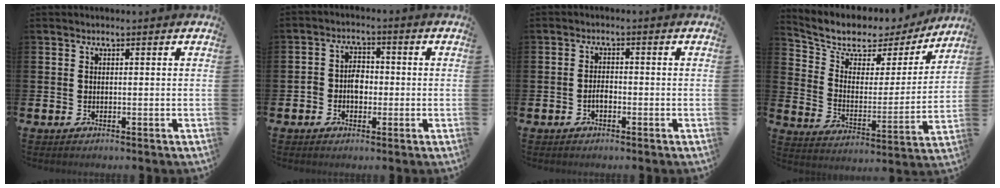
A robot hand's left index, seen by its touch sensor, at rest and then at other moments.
{"total": 3.4, "force": [-0.9, 2.6, 2.0], "torque": [-0.030, 0.006, -0.023]}
{"total": 1.6, "force": [-0.7, 0.8, 1.2], "torque": [-0.020, 0.003, -0.014]}
{"total": 7.8, "force": [6.7, 3.6, 1.9], "torque": [-0.075, -0.049, 0.112]}